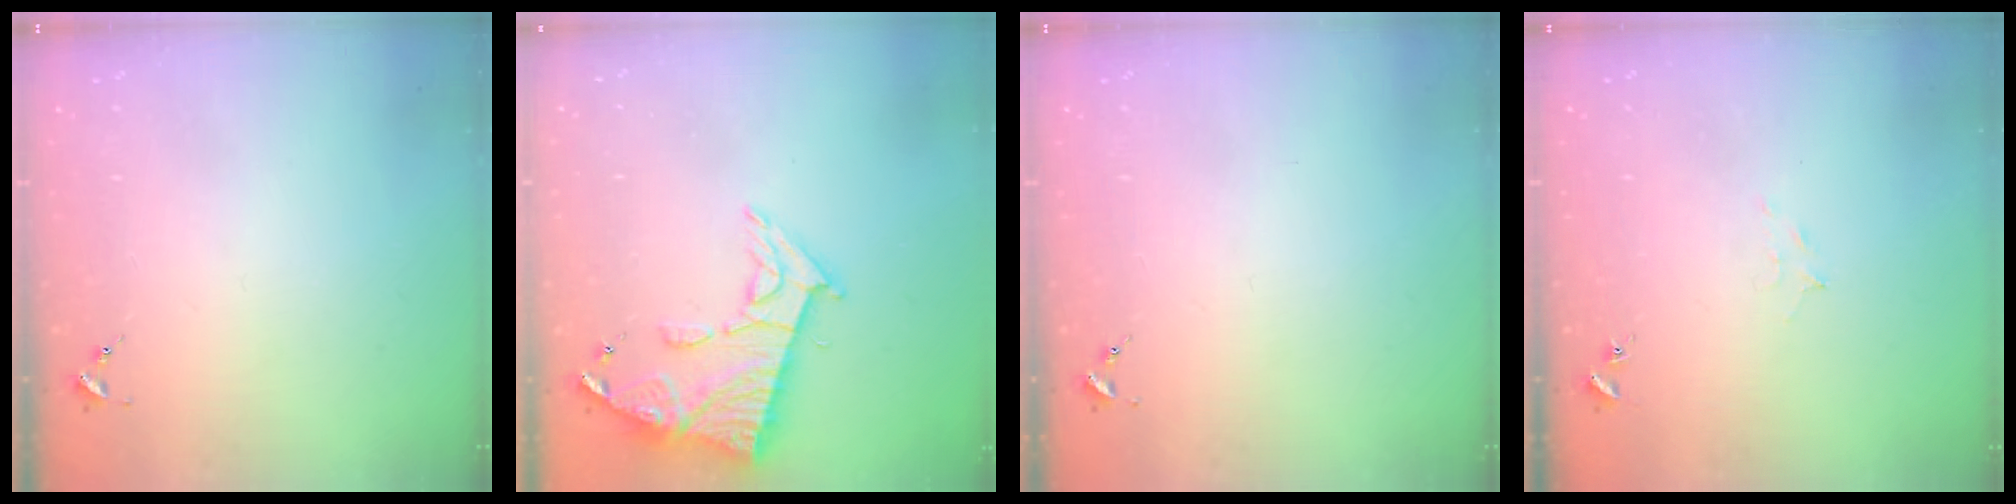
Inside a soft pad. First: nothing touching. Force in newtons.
{"total": 13.0, "press": 12.9, "slide": 1.4}
{"total": 0.0}
{"total": 5.3, "press": 5.1, "slide": 1.0}